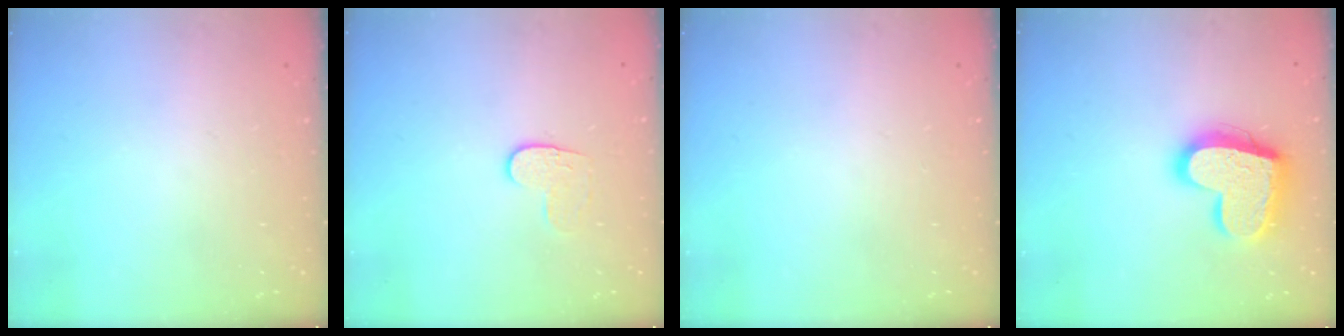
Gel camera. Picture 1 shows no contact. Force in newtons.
{"total": 5.8, "press": 5.8, "slide": 0.6}
{"total": 0.0}
{"total": 18.2, "press": 18.2, "slide": 1.6}